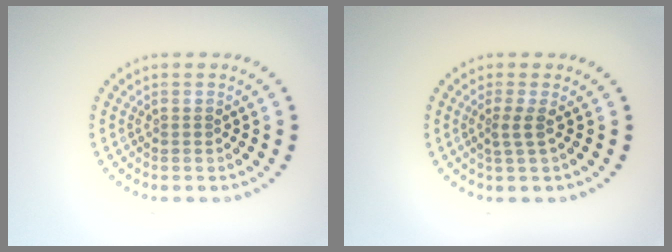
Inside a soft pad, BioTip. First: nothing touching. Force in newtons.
{"total": 1.6, "press": 1.0, "slide": 1.2}